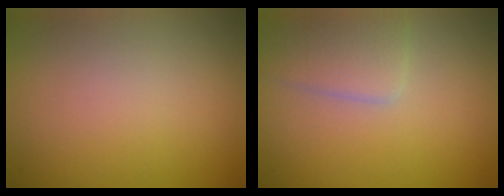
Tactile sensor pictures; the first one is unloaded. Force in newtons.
{"total": 2.9, "press": 2.9, "slide": 0.1}